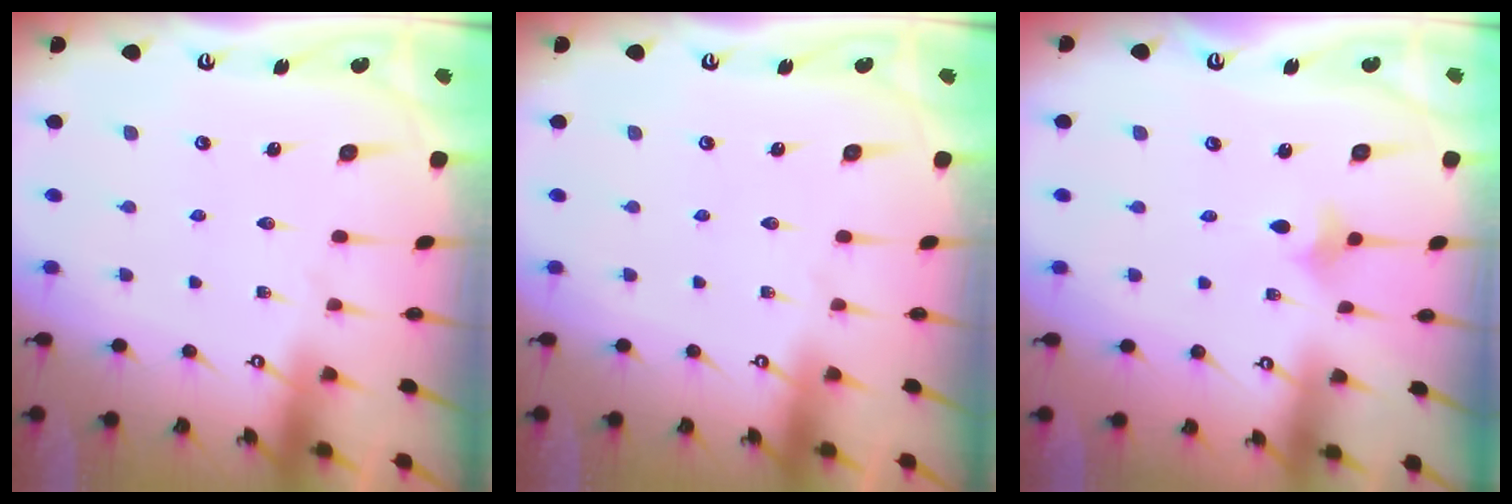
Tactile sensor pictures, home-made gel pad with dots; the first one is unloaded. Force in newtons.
{"total": 0.0}
{"total": 2.4, "press": 2.4, "slide": 0.5}